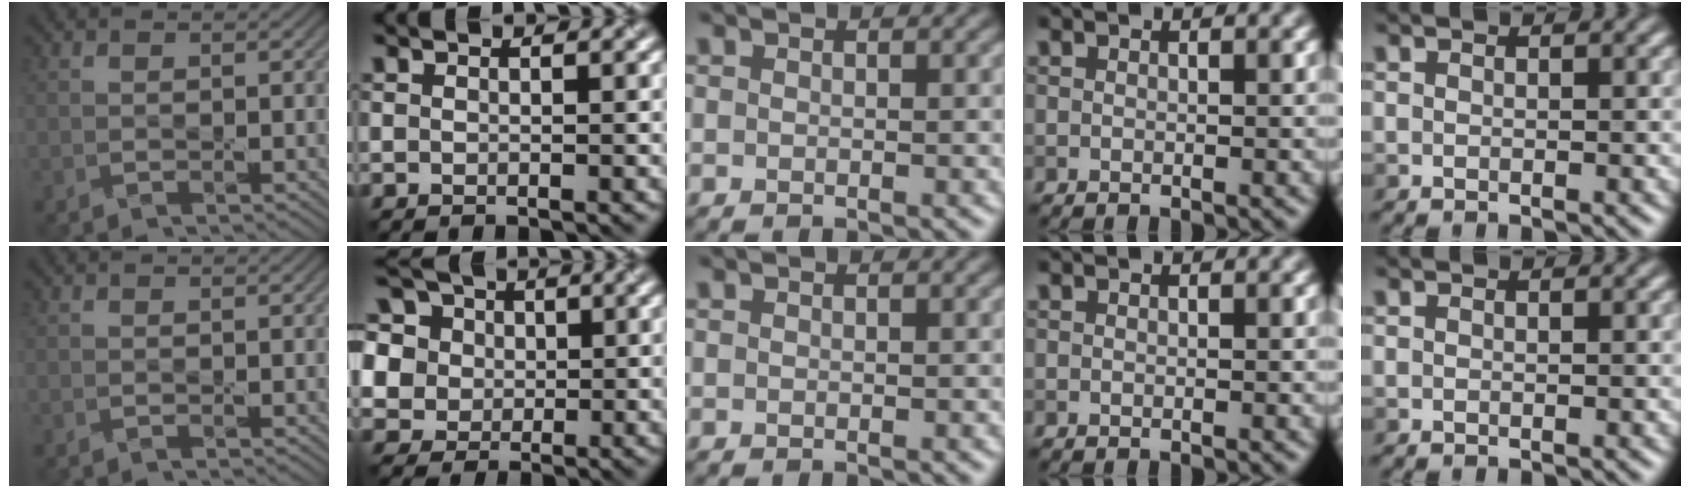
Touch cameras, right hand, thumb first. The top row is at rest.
{"index": {"total": 12.2, "force": [5.7, 9.1, 5.7], "torque": [-0.132, 0.040, 0.079]}}